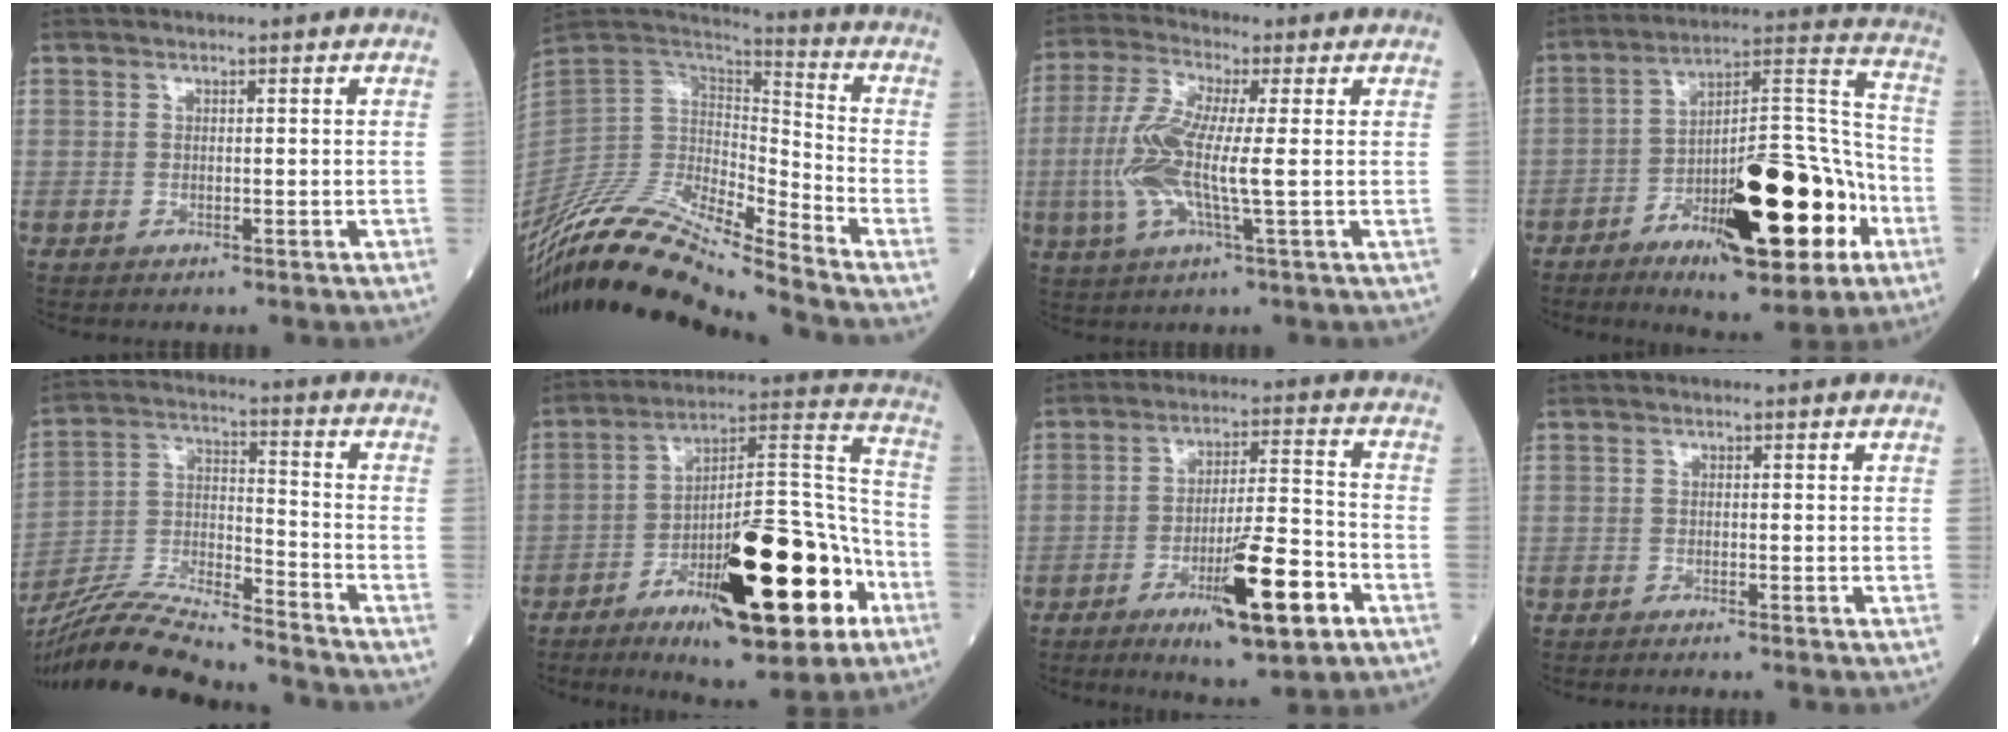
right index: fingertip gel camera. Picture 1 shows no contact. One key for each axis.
{"total": 19.2, "fx": -17.0, "fy": 0.4, "fz": 8.9, "tx": -0.177, "ty": 0.023, "tz": -0.323}
{"total": 10.1, "fx": -0.5, "fy": 1.3, "fz": 10.0, "tx": -0.229, "ty": 0.004, "tz": -0.016}
{"total": 22.1, "fx": -9.3, "fy": 6.1, "fz": 19.0, "tx": -0.283, "ty": 0.012, "tz": -0.132}
{"total": 18.3, "fx": -17.1, "fy": 0.7, "fz": 6.5, "tx": -0.139, "ty": -0.005, "tz": -0.302}
{"total": 24.6, "fx": -10.9, "fy": 6.1, "fz": 21.1, "tx": -0.302, "ty": 0.003, "tz": -0.158}
{"total": 13.4, "fx": -6.2, "fy": 1.8, "fz": 11.7, "tx": -0.189, "ty": -0.010, "tz": -0.098}
{"total": 1.6, "fx": -1.4, "fy": -0.2, "fz": 0.7, "tx": -0.006, "ty": 0.002, "tz": -0.019}